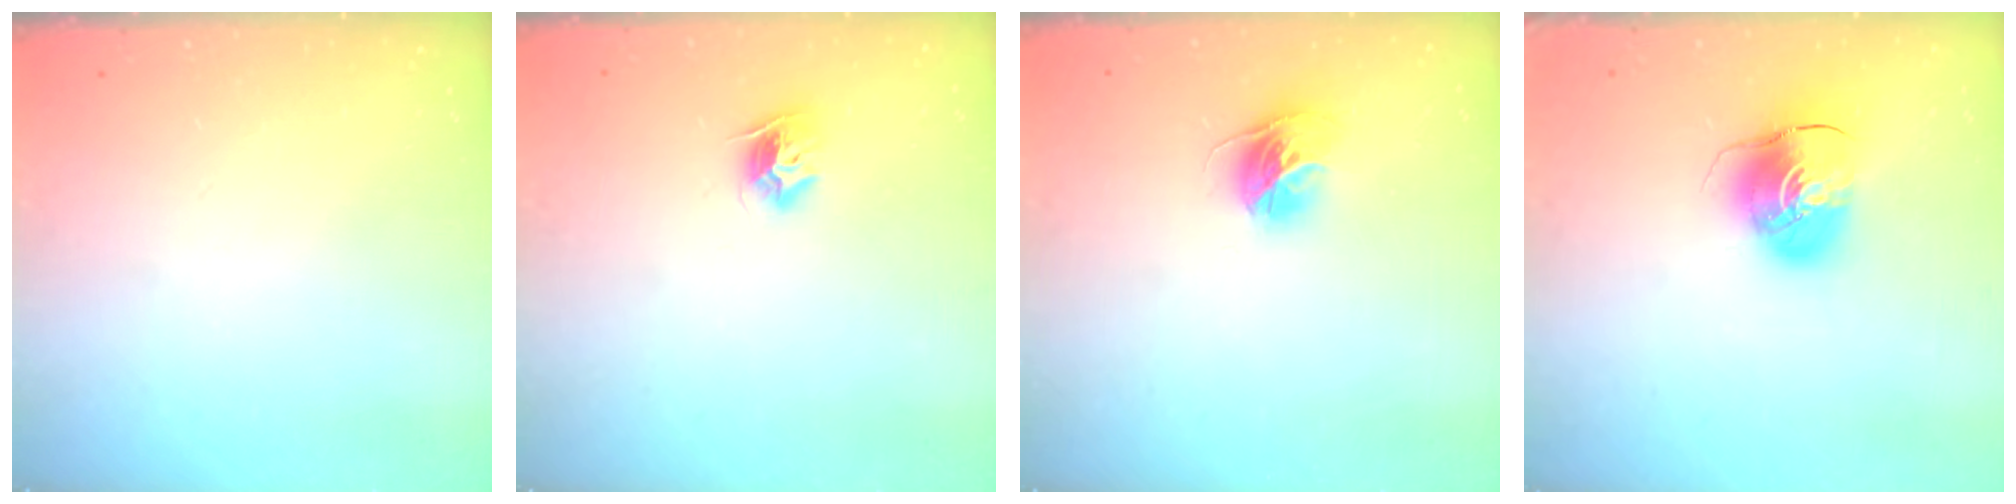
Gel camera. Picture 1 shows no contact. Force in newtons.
{"total": 8.7, "press": 8.6, "slide": 0.4}
{"total": 11.2, "press": 11.2, "slide": 1.1}
{"total": 9.7, "press": 9.6, "slide": 1.4}